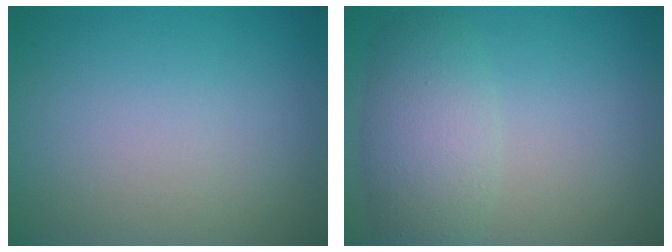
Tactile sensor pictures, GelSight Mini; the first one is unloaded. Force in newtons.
{"total": 4.6, "press": 4.6, "slide": 0.3}